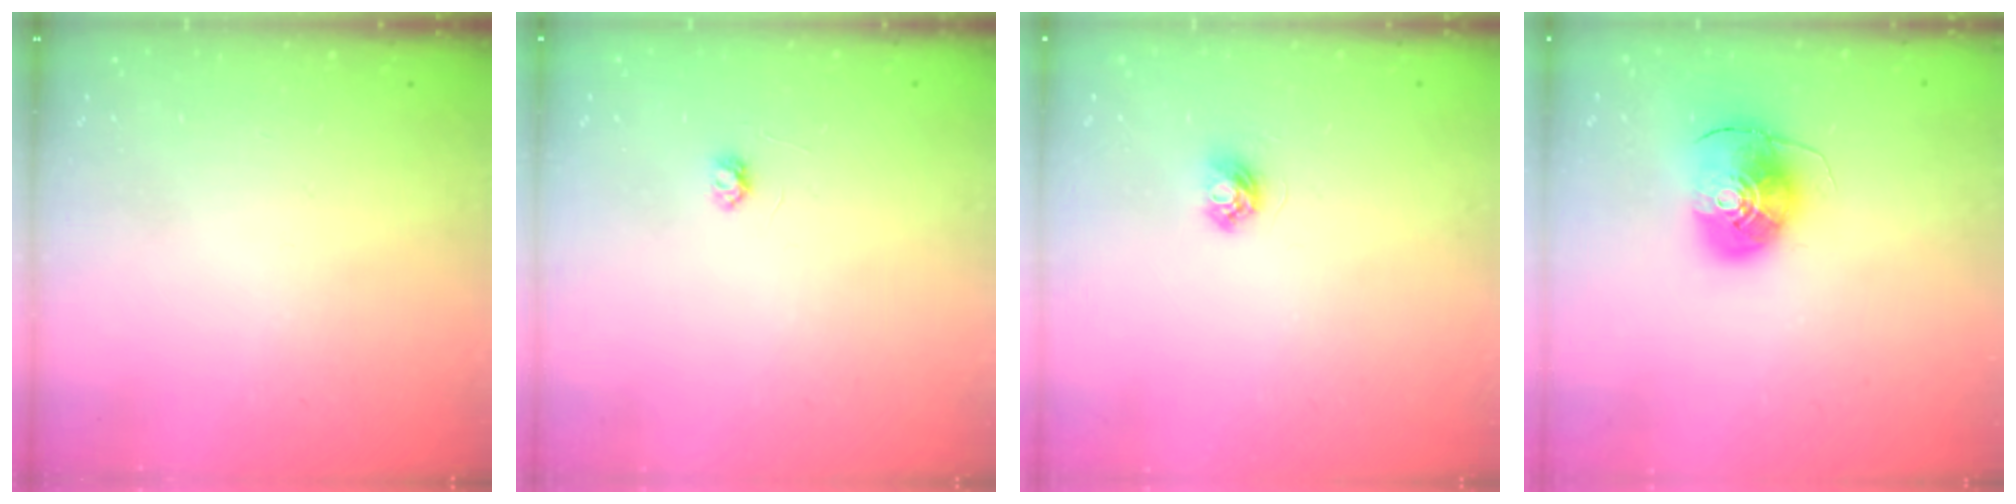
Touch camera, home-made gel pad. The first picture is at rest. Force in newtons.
{"total": 2.6, "press": 2.6, "slide": 0.3}
{"total": 4.0, "press": 4.0, "slide": 0.4}
{"total": 9.3, "press": 9.3, "slide": 1.1}